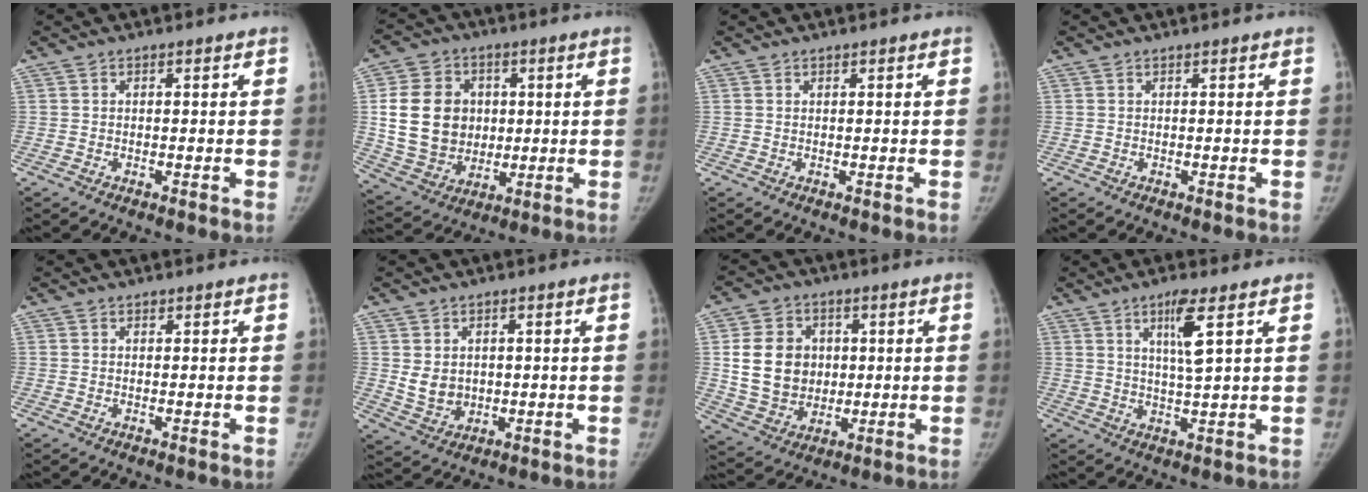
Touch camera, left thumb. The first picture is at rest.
{"total": 16.1, "force": [1.9, 13.3, 8.8], "torque": [-0.135, 0.001, 0.050]}
{"total": 0.0}
{"total": 0.0}
{"total": 0.5, "force": [0.3, 0.4, 0.2], "torque": [0.000, -0.001, 0.003]}
{"total": 5.3, "force": [0.6, 4.4, 2.9], "torque": [-0.032, -0.010, 0.026]}
{"total": 12.9, "force": [1.8, 10.8, 6.9], "torque": [-0.088, -0.004, 0.044]}
{"total": 6.5, "force": [3.0, 0.6, 5.8], "torque": [-0.108, -0.019, 0.058]}